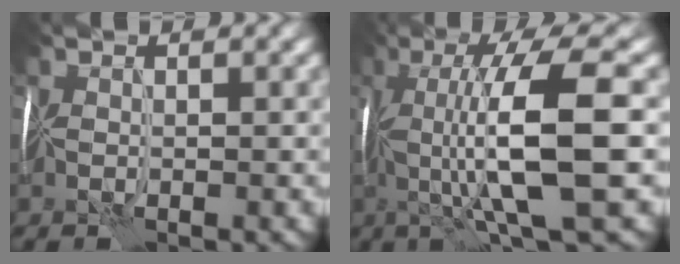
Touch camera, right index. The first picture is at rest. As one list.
[{"total": 9.4, "force": [-0.5, 1.9, 9.2], "torque": [-0.164, 0.030, 0.003]}]